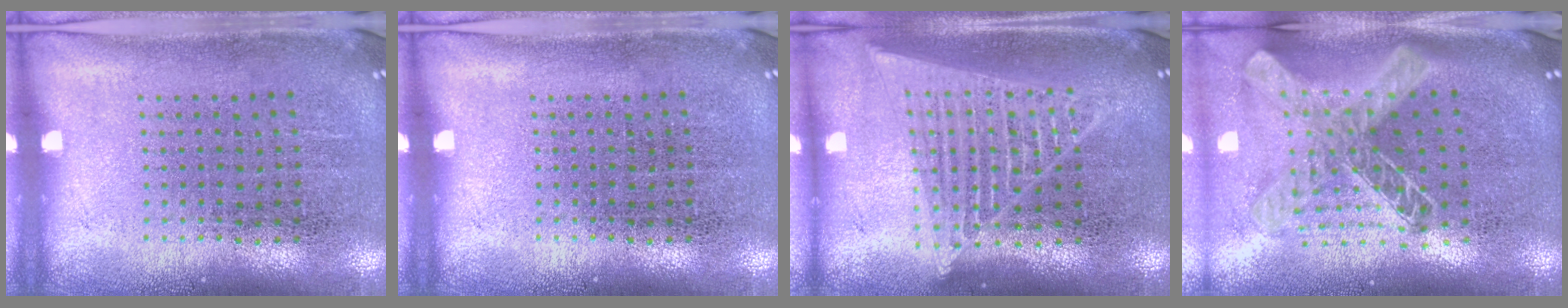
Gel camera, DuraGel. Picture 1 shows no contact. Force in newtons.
{"total": 0.0}
{"total": 1.8, "press": 1.6, "slide": 0.8}
{"total": 2.1, "press": 1.6, "slide": 1.3}